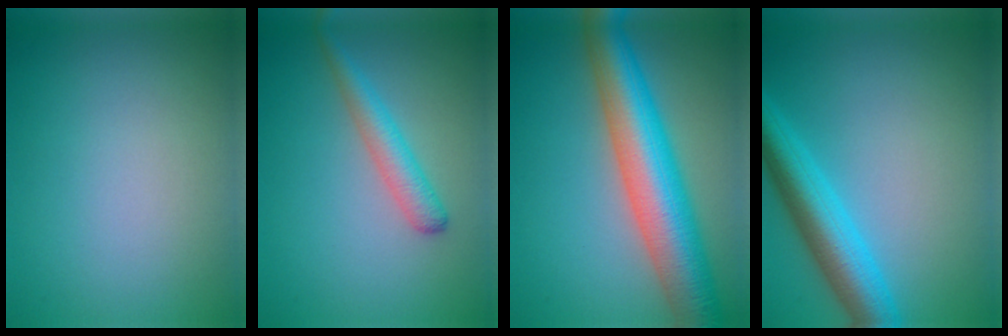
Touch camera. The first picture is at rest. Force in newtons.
{"total": 2.7, "press": 2.7, "slide": 0.0}
{"total": 9.8, "press": 9.8, "slide": 0.4}
{"total": 5.4, "press": 5.4, "slide": 0.2}